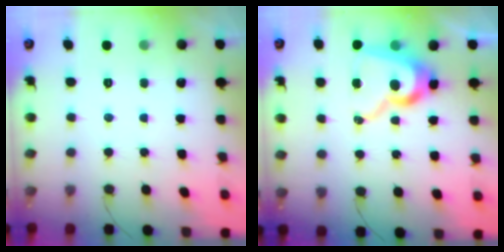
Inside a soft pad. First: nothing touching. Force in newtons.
{"total": 14.6, "press": 14.5, "slide": 1.7}